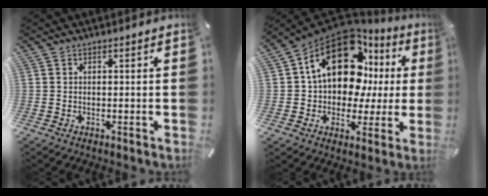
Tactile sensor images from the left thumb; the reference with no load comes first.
{"total": 19.1, "force": [7.7, 12.2, 12.5], "torque": [-0.228, -0.049, 0.131]}